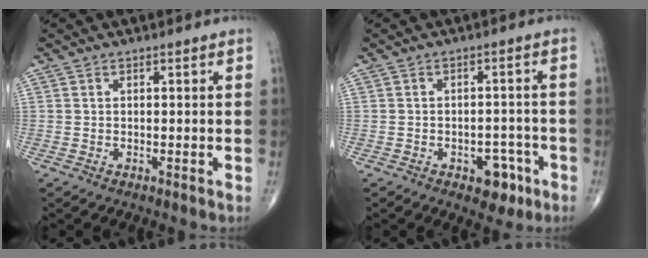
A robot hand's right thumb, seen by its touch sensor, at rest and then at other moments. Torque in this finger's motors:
{"motor_torque": [3.14, 1.87, 0.20, -0.40, 0.03]}